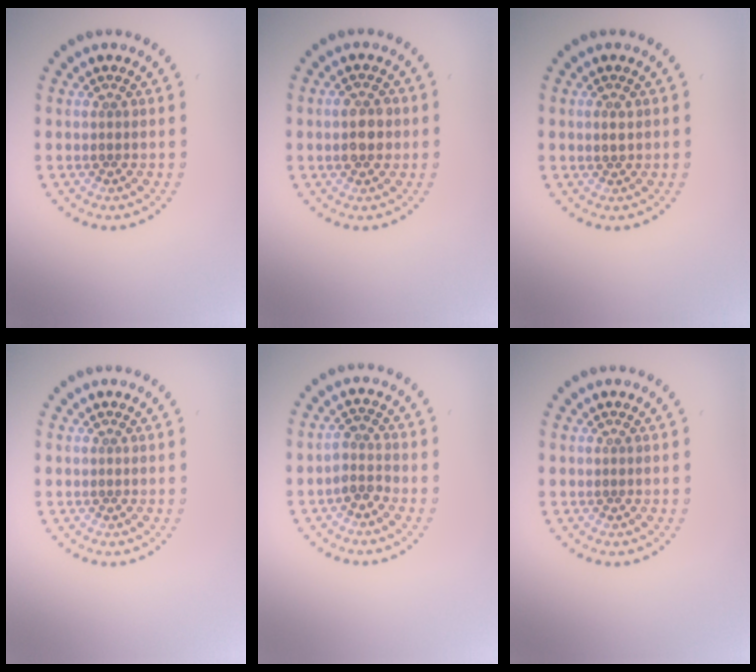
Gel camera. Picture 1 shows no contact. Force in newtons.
{"total": 2.8, "press": 2.8, "slide": 0.2}
{"total": 0.9, "press": 0.9, "slide": 0.1}
{"total": 0.0}
{"total": 1.9, "press": 1.5, "slide": 1.1}
{"total": 0.0}